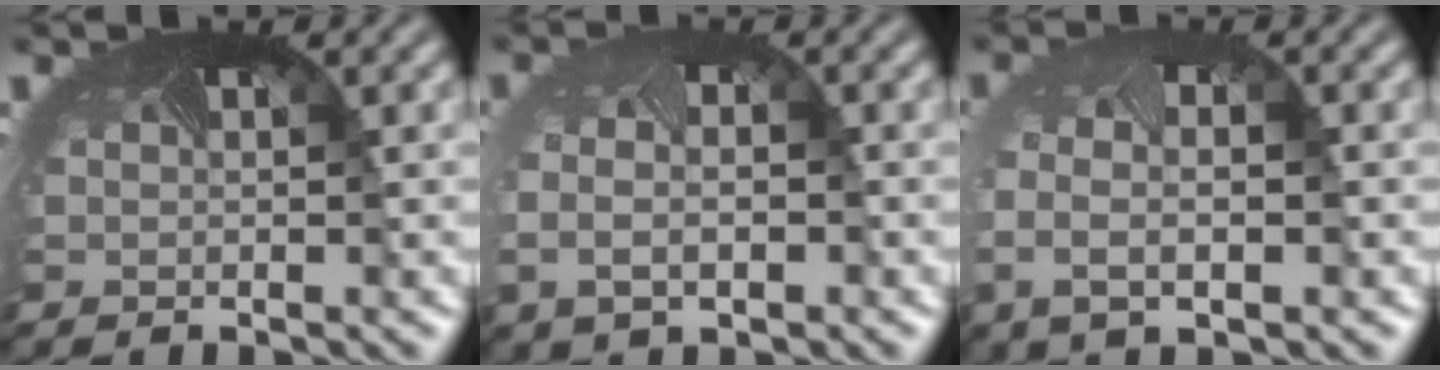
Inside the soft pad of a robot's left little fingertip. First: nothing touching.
{"total": 3.7, "force": [-0.8, 2.4, 2.6], "torque": [-0.074, -0.018, -0.006]}
{"total": 3.8, "force": [-0.9, 2.2, 3.0], "torque": [-0.086, -0.015, -0.010]}